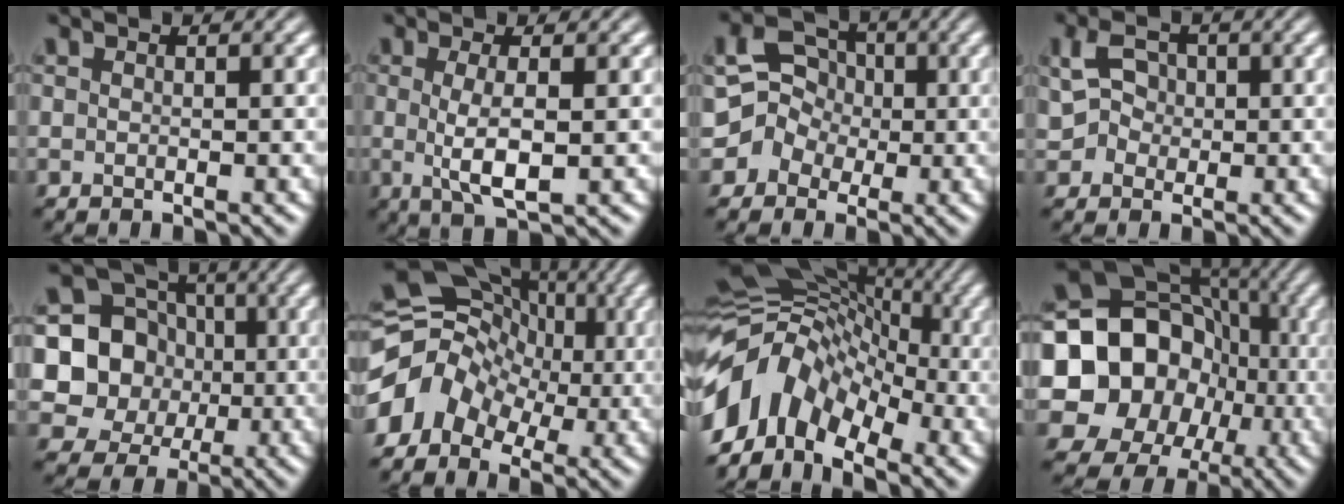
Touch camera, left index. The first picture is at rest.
{"total": 3.4, "force": [0.2, 0.7, 3.3], "torque": [-0.069, -0.003, 0.005]}
{"total": 3.4, "force": [-0.3, 3.2, 1.0], "torque": [-0.007, 0.015, -0.018]}
{"total": 2.7, "force": [0.5, 2.4, 1.2], "torque": [-0.021, 0.008, 0.004]}
{"total": 8.9, "force": [0.9, 8.3, 3.1], "torque": [-0.053, 0.017, -0.011]}
{"total": 6.8, "force": [-1.2, 5.9, 3.3], "torque": [-0.045, 0.016, -0.043]}
{"total": 9.6, "force": [-3.2, 7.0, 5.7], "torque": [-0.106, 0.024, -0.079]}
{"total": 19.3, "force": [-2.3, 17.6, 7.8], "torque": [-0.152, -0.001, -0.075]}